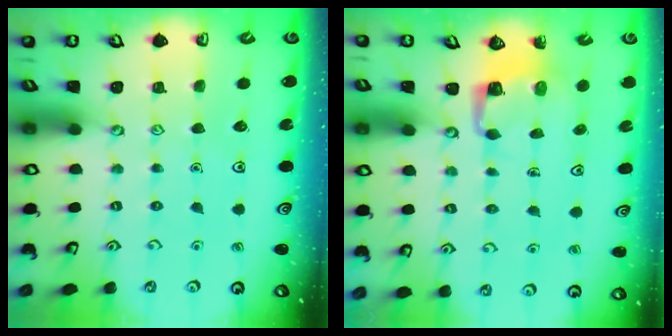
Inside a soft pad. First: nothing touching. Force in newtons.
{"total": 3.8, "press": 3.8, "slide": 0.2}